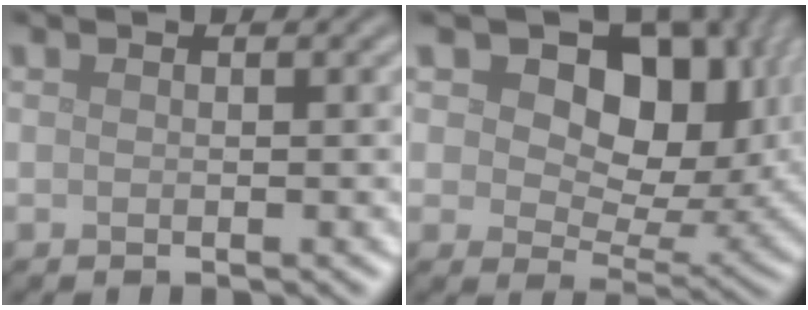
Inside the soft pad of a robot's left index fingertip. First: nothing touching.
{"total": 13.0, "force": [5.0, 7.9, 9.1], "torque": [-0.119, 0.005, 0.073]}